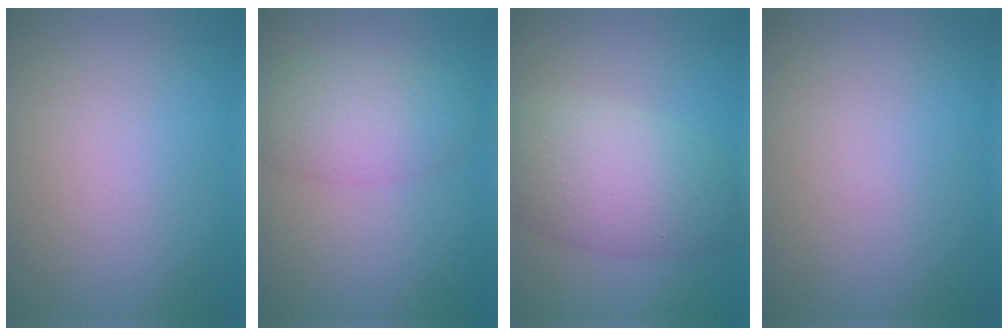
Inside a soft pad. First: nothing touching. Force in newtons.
{"total": 4.5, "press": 4.5, "slide": 0.1}
{"total": 7.0, "press": 7.0, "slide": 0.1}
{"total": 0.0}